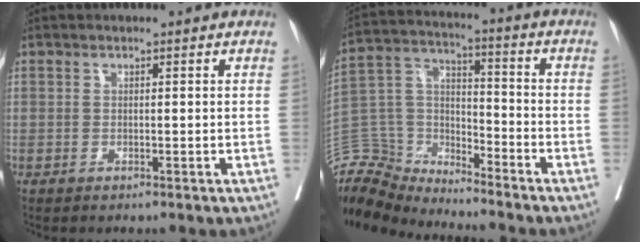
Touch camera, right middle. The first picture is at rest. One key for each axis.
{"total": 9.5, "fx": -9.3, "fy": 1.5, "fz": -1.4, "tx": 0.025, "ty": 0.060, "tz": -0.184}